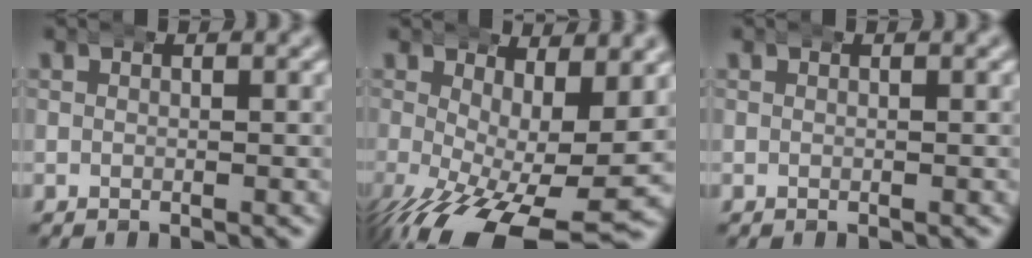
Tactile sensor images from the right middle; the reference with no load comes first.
{"total": 8.2, "force": [-3.5, 3.1, 6.7], "torque": [-0.124, -0.054, -0.025]}
{"total": 0.0}